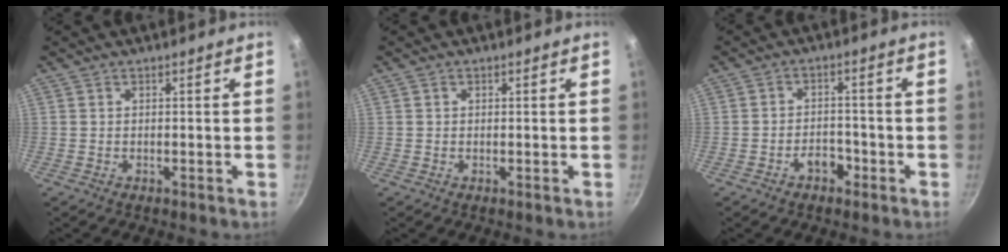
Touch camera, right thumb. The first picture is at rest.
{"total": 0.5, "force": [0.2, 0.5, 0.2], "torque": [0.000, 0.004, 0.002]}
{"total": 4.0, "force": [-2.3, 2.5, 2.0], "torque": [-0.010, 0.024, -0.035]}